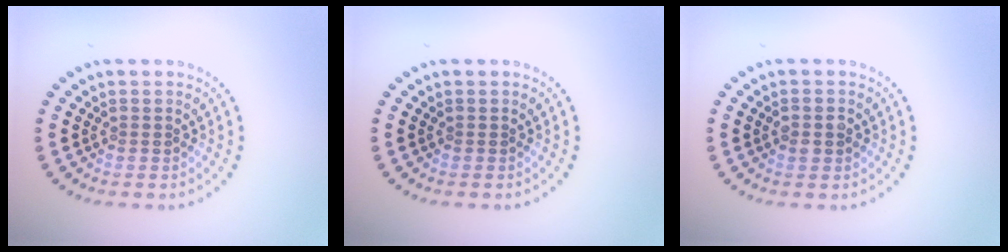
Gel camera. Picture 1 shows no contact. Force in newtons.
{"total": 0.0}
{"total": 1.8, "press": 1.8, "slide": 0.1}